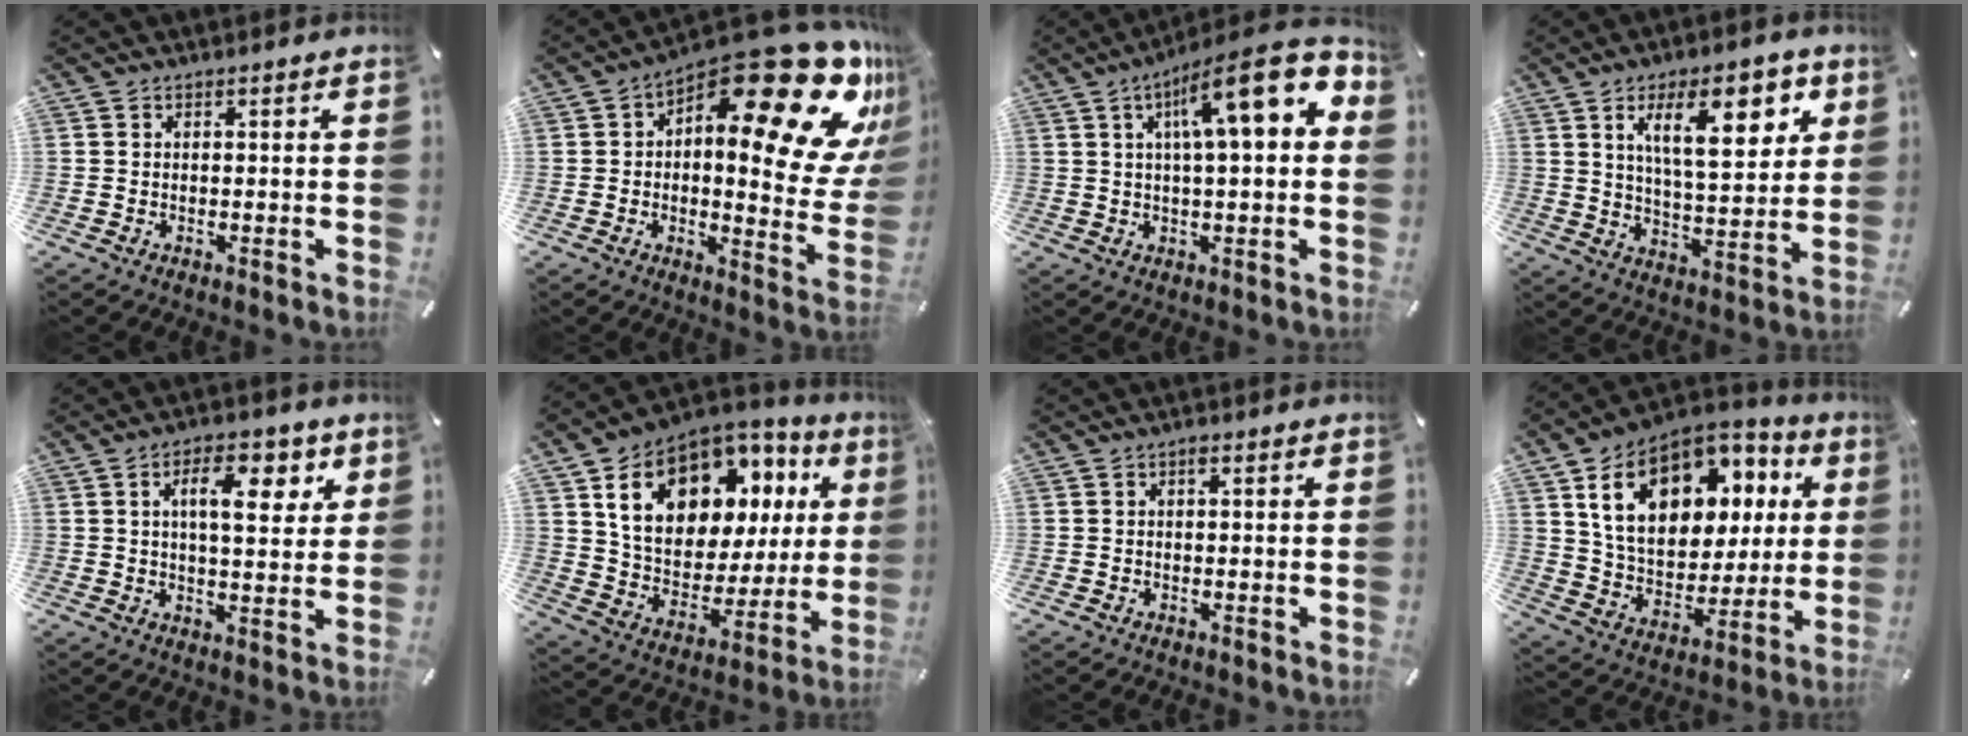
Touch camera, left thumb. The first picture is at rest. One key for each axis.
{"total": 27.2, "fx": 14.3, "fy": 10.4, "fz": 20.6, "tx": -0.257, "ty": -0.119, "tz": 0.238}
{"total": 16.0, "fx": 5.8, "fy": 3.7, "fz": 14.4, "tx": -0.222, "ty": -0.029, "tz": 0.087}
{"total": 16.2, "fx": 7.5, "fy": 6.8, "fz": 12.7, "tx": -0.194, "ty": -0.016, "tz": 0.119}
{"total": 10.6, "fx": 4.2, "fy": 4.9, "fz": 8.4, "tx": -0.126, "ty": -0.005, "tz": 0.064}
{"total": 18.1, "fx": 8.6, "fy": 12.4, "fz": 10.0, "tx": -0.172, "ty": -0.047, "tz": 0.157}
{"total": 0.9, "fx": 0.3, "fy": 0.4, "fz": 0.8, "tx": -0.015, "ty": 0.005, "tz": 0.003}
{"total": 19.5, "fx": 8.3, "fy": 13.5, "fz": 11.4, "tx": -0.206, "ty": -0.032, "tz": 0.154}